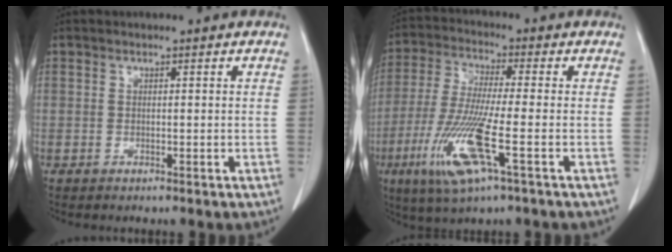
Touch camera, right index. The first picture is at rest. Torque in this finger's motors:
{"motor_torque": [1.83, -0.31, 0.99, 0.21]}